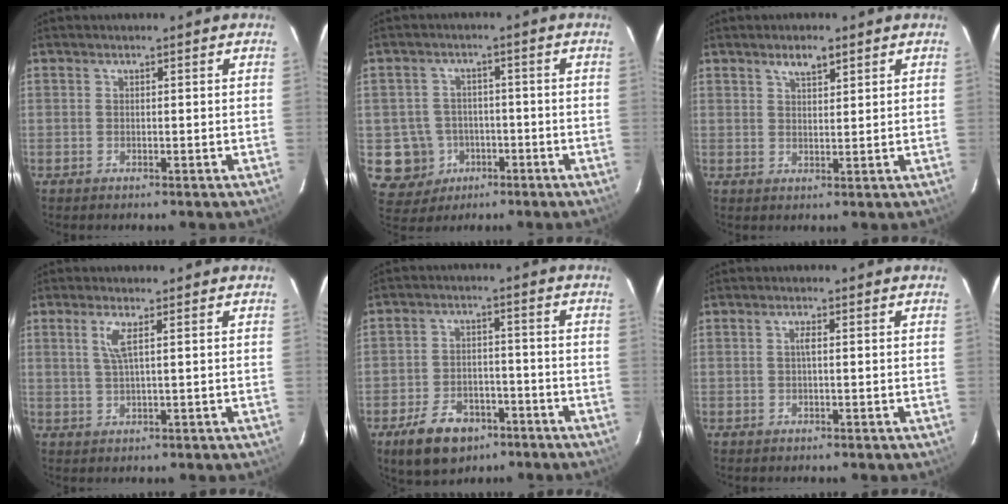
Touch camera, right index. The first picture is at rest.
{"total": 8.6, "force": [-2.7, 8.1, 1.3], "torque": [-0.060, 0.027, -0.028]}
{"total": 3.4, "force": [2.3, 1.2, 2.3], "torque": [-0.037, 0.005, 0.040]}
{"total": 3.0, "force": [1.1, -0.2, 2.7], "torque": [-0.057, -0.002, 0.024]}
{"total": 11.0, "force": [-6.7, 6.8, 5.4], "torque": [-0.128, 0.010, -0.098]}
{"total": 1.1, "force": [0.0, 0.0, 1.1], "torque": [-0.021, 0.003, -0.001]}